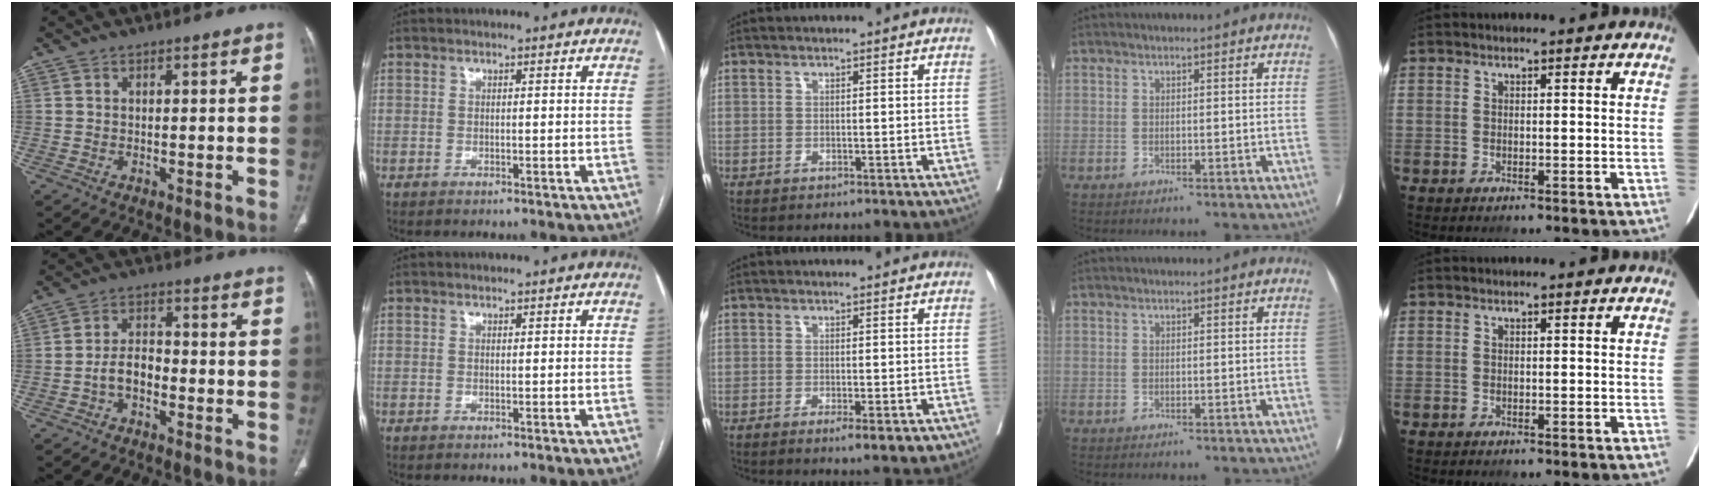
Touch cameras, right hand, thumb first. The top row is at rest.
{"thumb": {"total": 4.7, "force": [-2.1, 2.7, 3.2], "torque": [-0.052, 0.026, -0.043]}, "middle": {"total": 3.8, "force": [-1.8, 1.0, 3.2], "torque": [-0.040, -0.006, -0.022]}}